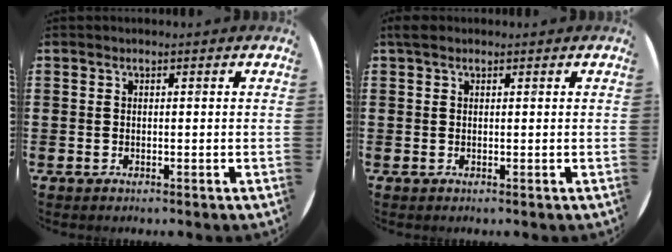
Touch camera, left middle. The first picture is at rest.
{"total": 0.9, "force": [0.7, 0.5, 0.3], "torque": [0.000, 0.003, 0.011]}